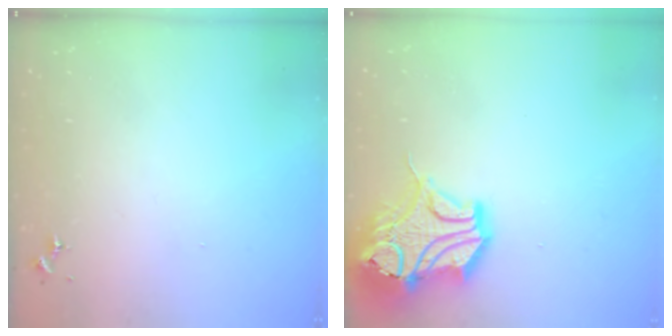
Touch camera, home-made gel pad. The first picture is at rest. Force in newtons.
{"total": 19.2, "press": 19.0, "slide": 3.0}